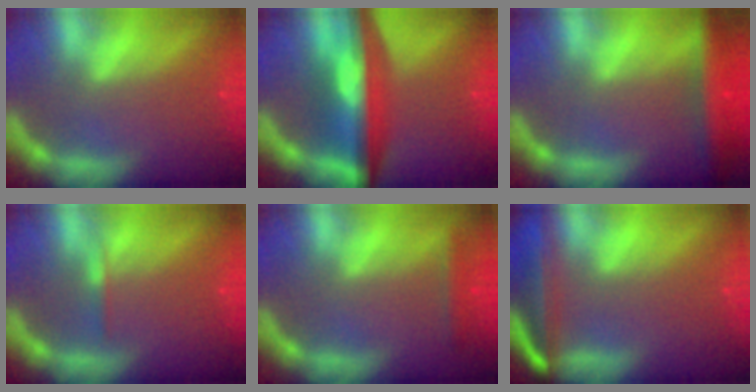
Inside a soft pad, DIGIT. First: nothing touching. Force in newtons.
{"total": 10.0}
{"total": 6.5}
{"total": 0.9}
{"total": 1.9}
{"total": 8.6}